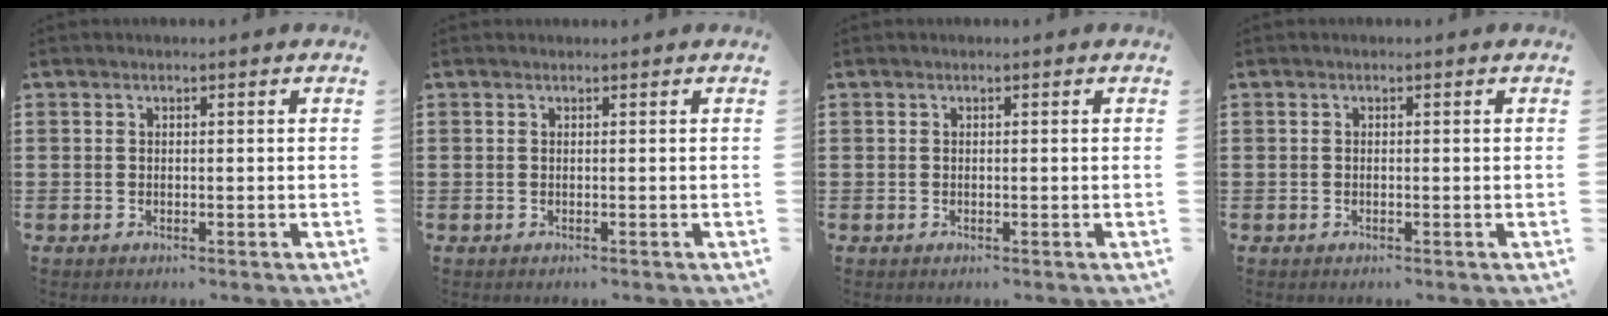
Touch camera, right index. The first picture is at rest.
{"total": 0.0}
{"total": 0.0}
{"total": 0.0}